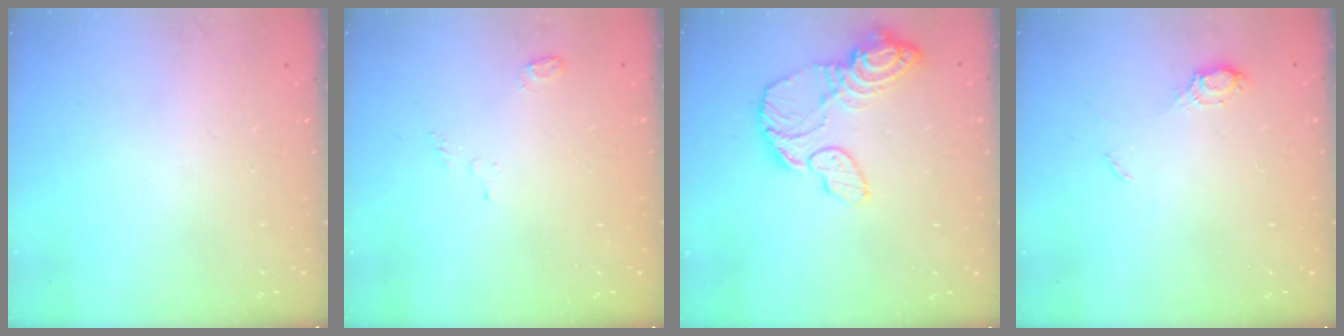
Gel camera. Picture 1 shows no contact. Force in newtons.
{"total": 3.8, "press": 3.7, "slide": 0.8}
{"total": 12.9, "press": 12.8, "slide": 1.3}
{"total": 6.3, "press": 6.3, "slide": 0.7}